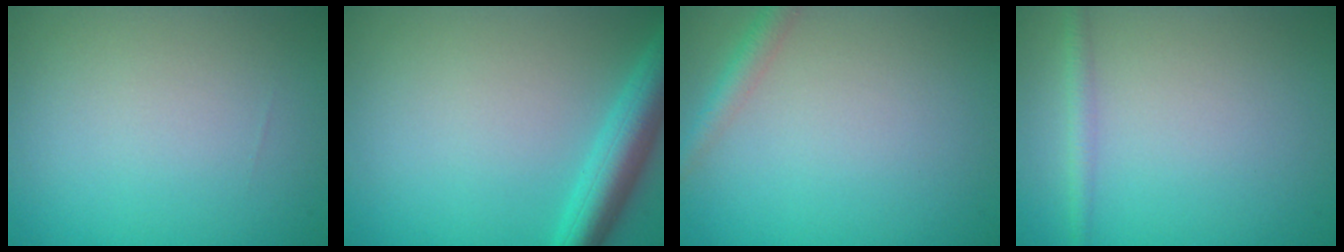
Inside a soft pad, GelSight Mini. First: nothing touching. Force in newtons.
{"total": 4.4, "press": 4.4, "slide": 0.3}
{"total": 1.9, "press": 1.9, "slide": 0.1}
{"total": 1.4, "press": 1.4, "slide": 0.1}